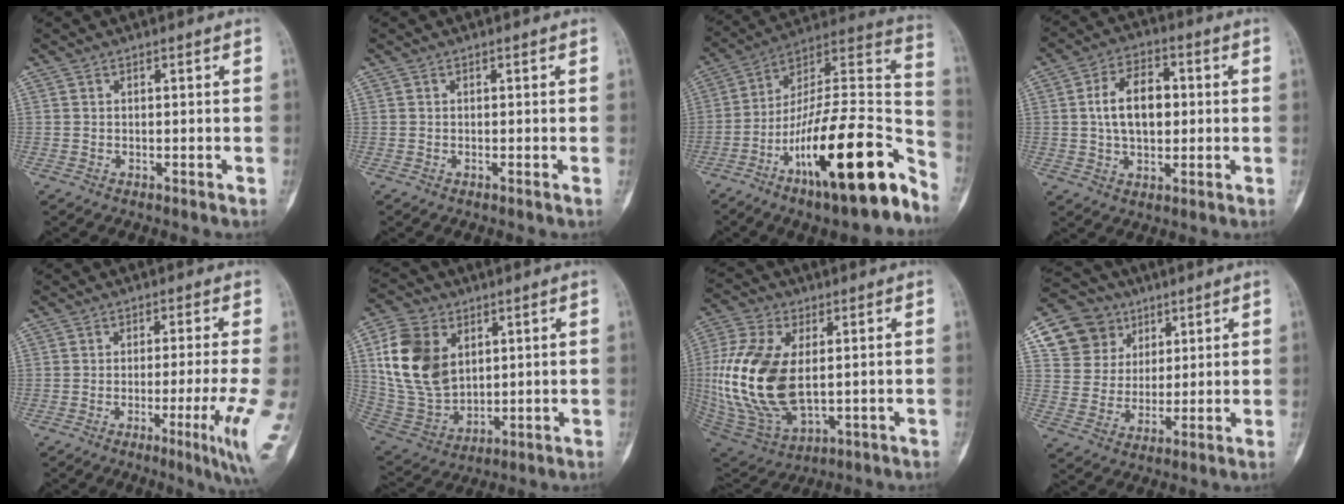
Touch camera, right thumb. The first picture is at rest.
{"total": 0.0}
{"total": 26.4, "force": [-14.7, 7.1, 20.7], "torque": [-0.283, 0.093, -0.240]}
{"total": 10.8, "force": [1.0, 6.7, 8.4], "torque": [-0.130, 0.012, 0.016]}
{"total": 8.9, "force": [-2.5, -0.6, 8.5], "torque": [-0.122, -0.021, -0.040]}
{"total": 16.4, "force": [4.7, 11.6, 10.7], "torque": [-0.191, -0.015, 0.103]}
{"total": 20.8, "force": [0.9, 11.7, 17.2], "torque": [-0.370, -0.016, 0.030]}
{"total": 12.3, "force": [5.9, 10.4, 2.9], "torque": [-0.018, -0.013, 0.112]}